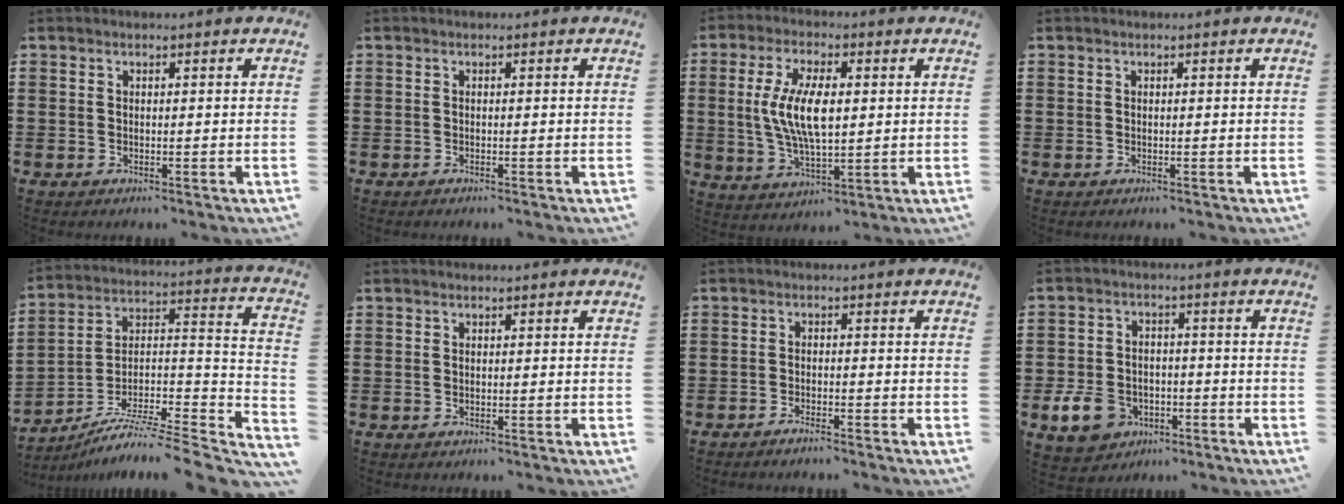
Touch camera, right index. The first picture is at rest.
{"total": 0.0}
{"total": 9.4, "force": [0.6, 3.9, 8.5], "torque": [-0.187, 0.003, 0.004]}
{"total": 0.0}
{"total": 7.5, "force": [-6.0, 0.7, 4.4], "torque": [-0.070, -0.005, -0.122]}
{"total": 0.0}
{"total": 1.4, "force": [-1.4, 0.0, 0.4], "torque": [-0.008, 0.002, -0.026]}
{"total": 6.7, "force": [-3.3, 4.8, 3.4], "torque": [-0.095, 0.007, -0.067]}